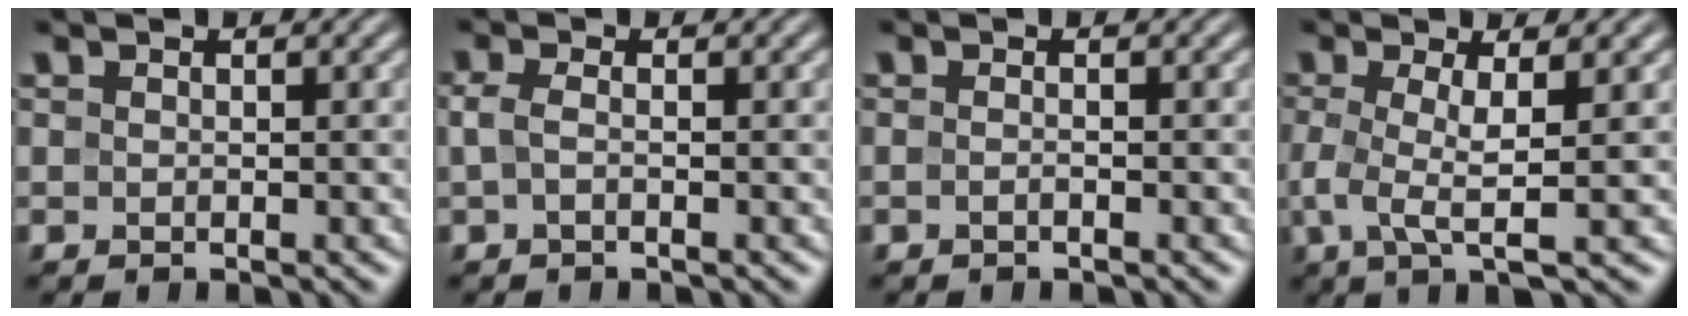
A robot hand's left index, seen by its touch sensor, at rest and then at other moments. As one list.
[{"total": 1.3, "force": [-0.3, 0.4, 1.2], "torque": [-0.030, 0.000, -0.009]}, {"total": 0.7, "force": [-0.5, 0.0, 0.5], "torque": [-0.012, -0.001, -0.011]}, {"total": 3.9, "force": [-0.3, 0.7, 3.8], "torque": [-0.081, -0.003, -0.008]}]